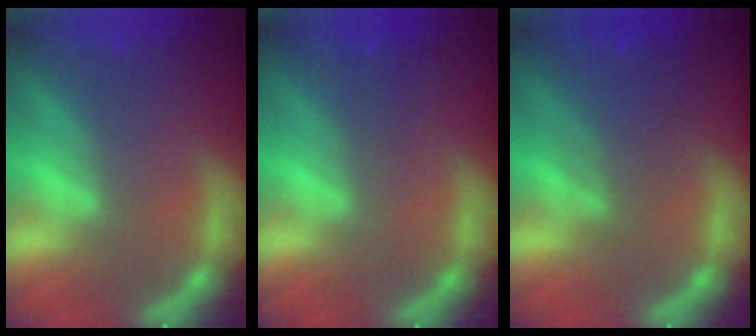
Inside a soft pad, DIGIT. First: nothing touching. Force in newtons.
{"total": 1.0}
{"total": 4.0}